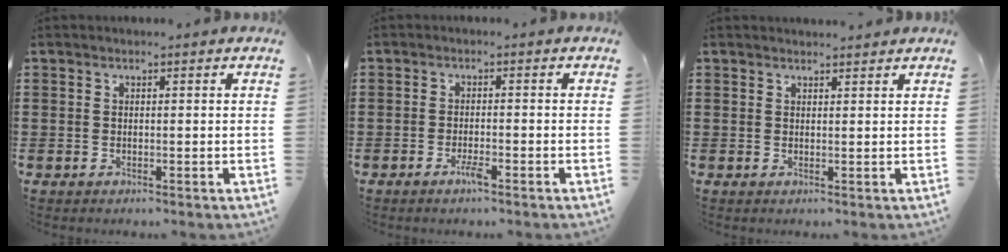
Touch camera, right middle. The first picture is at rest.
{"total": 2.1, "force": [-1.4, 0.3, 1.6], "torque": [-0.034, -0.004, -0.027]}
{"total": 1.1, "force": [1.1, 0.1, 0.1], "torque": [0.005, -0.004, 0.019]}